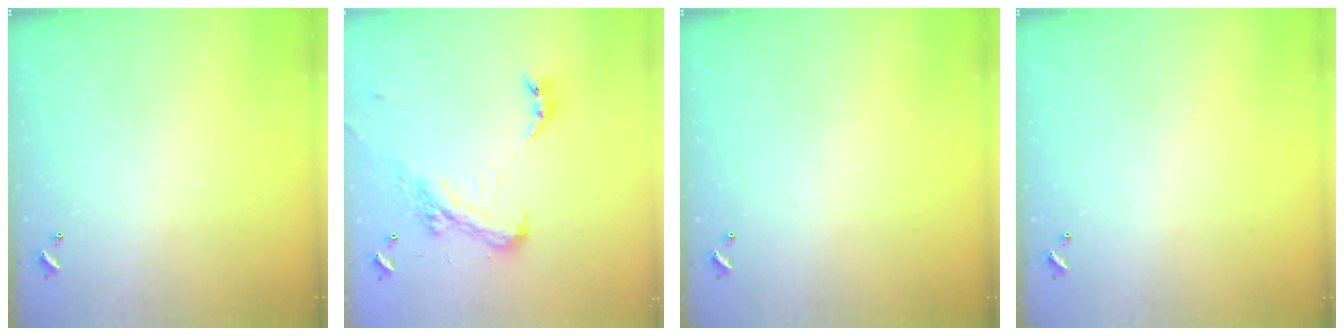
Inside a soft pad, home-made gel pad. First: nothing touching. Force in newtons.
{"total": 4.8, "press": 4.7, "slide": 1.1}
{"total": 0.0}
{"total": 0.0}